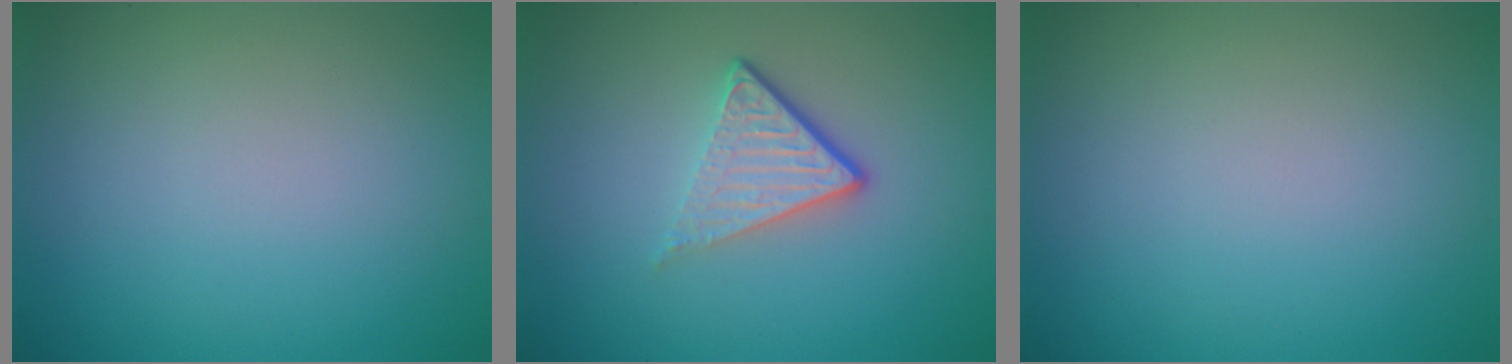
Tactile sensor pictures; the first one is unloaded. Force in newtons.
{"total": 3.9, "press": 2.5, "slide": 3.0}
{"total": 0.0}